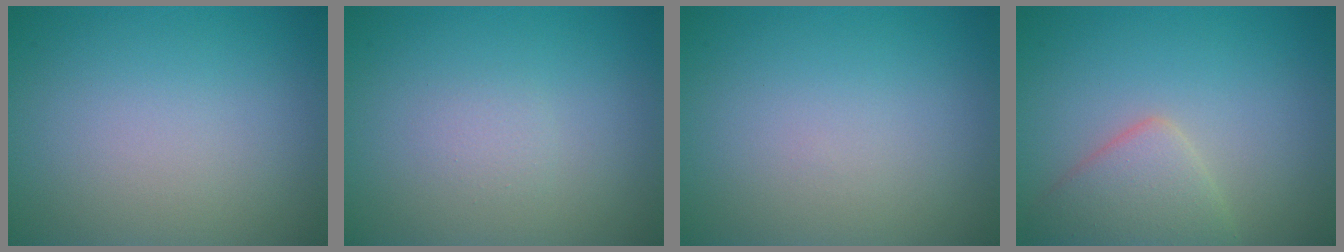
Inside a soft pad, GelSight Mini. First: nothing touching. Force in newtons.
{"total": 0.8, "press": 0.8, "slide": 0.0}
{"total": 0.0}
{"total": 3.4, "press": 3.4, "slide": 0.2}